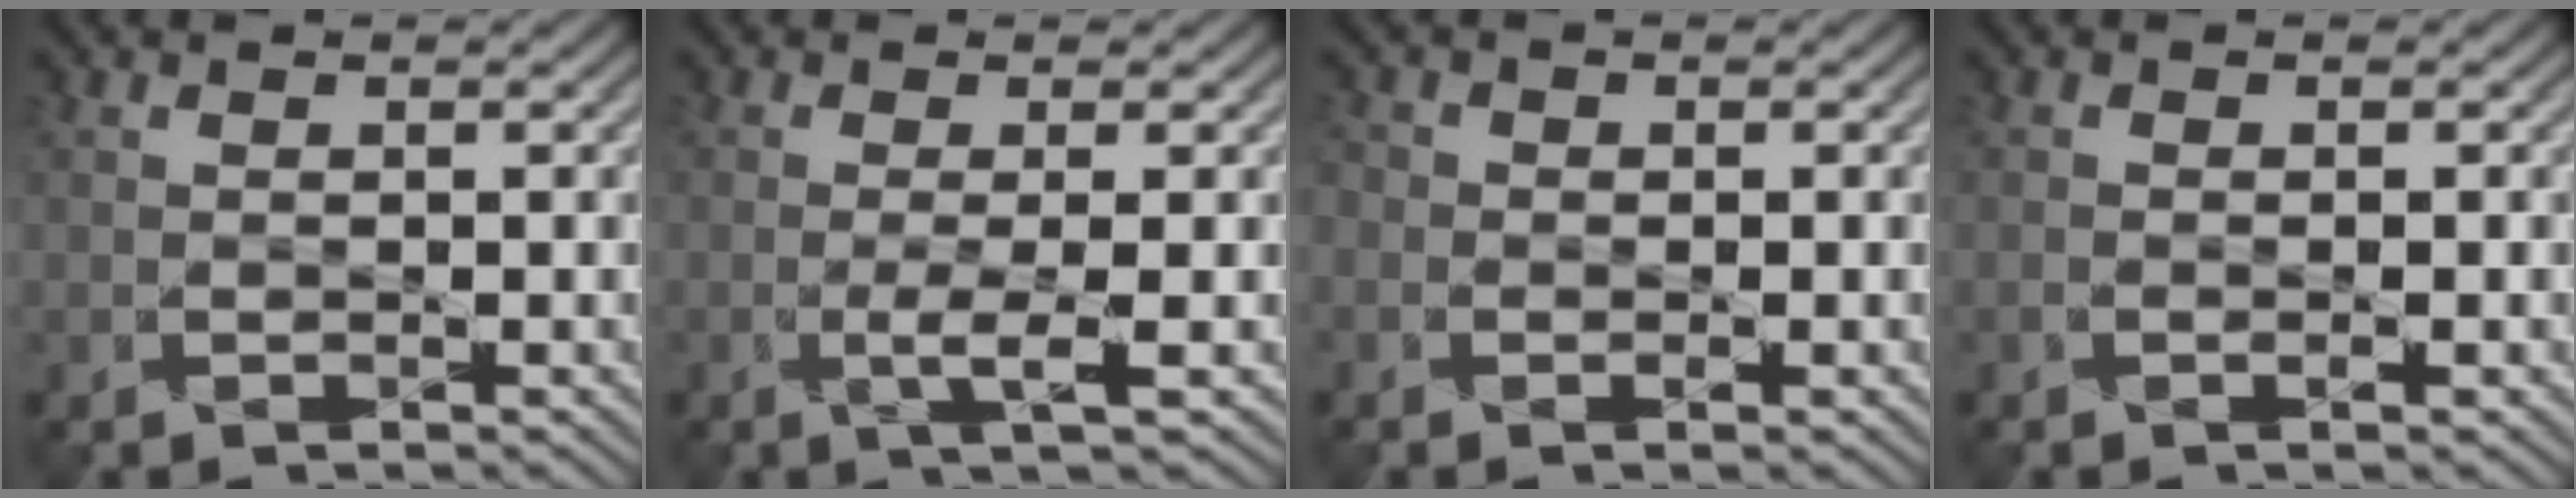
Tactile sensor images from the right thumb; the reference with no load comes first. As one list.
[{"total": 2.5, "force": [-0.8, -0.6, 2.4], "torque": [-0.050, -0.001, -0.015]}, {"total": 2.3, "force": [-0.9, 1.7, 1.3], "torque": [-0.026, 0.001, -0.019]}, {"total": 1.2, "force": [-0.8, -0.1, 0.9], "torque": [-0.017, -0.003, -0.013]}]